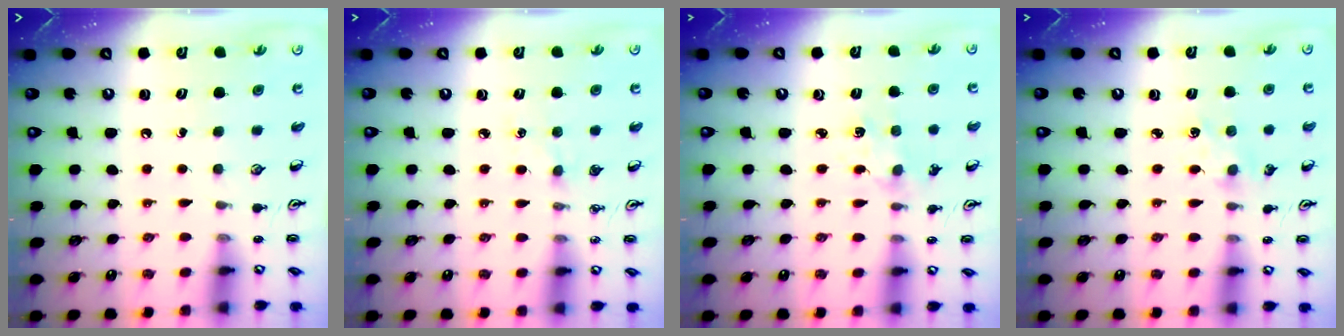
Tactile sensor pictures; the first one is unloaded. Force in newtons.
{"total": 2.7, "press": 2.7, "slide": 0.4}
{"total": 1.5, "press": 1.4, "slide": 0.4}
{"total": 2.1, "press": 2.1, "slide": 0.3}